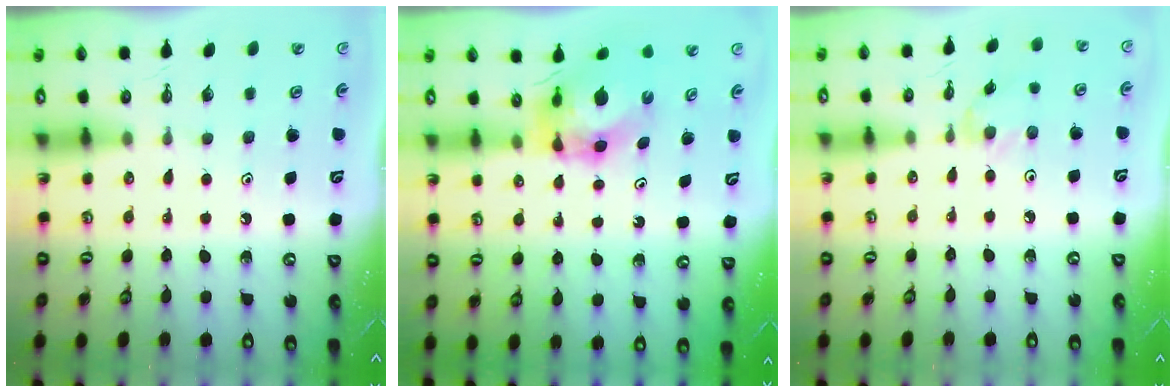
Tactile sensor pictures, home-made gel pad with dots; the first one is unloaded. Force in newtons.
{"total": 6.3, "press": 6.3, "slide": 0.6}
{"total": 2.6, "press": 2.6, "slide": 0.4}